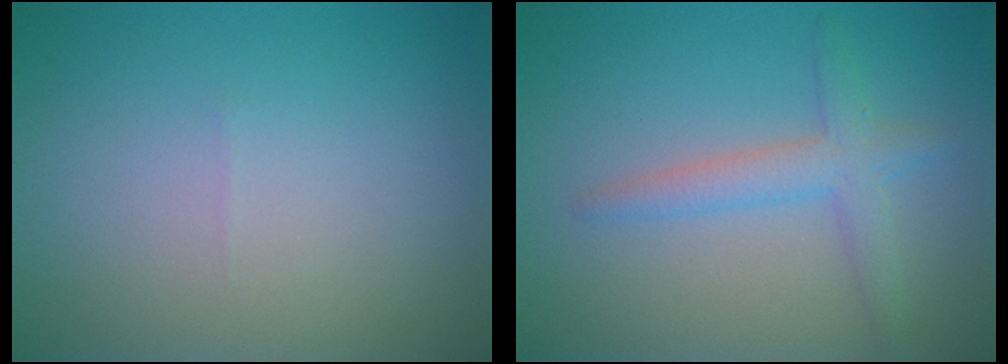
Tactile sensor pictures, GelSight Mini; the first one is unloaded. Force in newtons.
{"total": 2.6, "press": 2.6, "slide": 0.1}